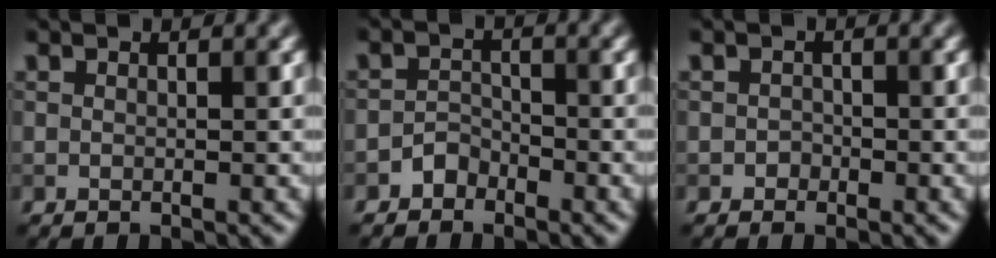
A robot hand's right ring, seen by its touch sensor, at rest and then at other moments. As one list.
[{"total": 1.5, "force": [-1.2, 0.9, 0.2], "torque": [0.001, 0.010, -0.023]}, {"total": 0.8, "force": [-0.4, 0.7, 0.1], "torque": [0.005, -0.001, -0.007]}]